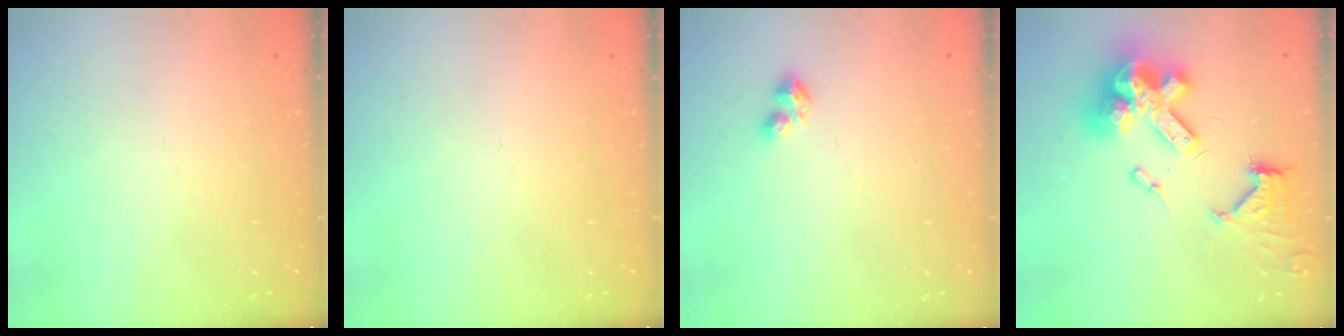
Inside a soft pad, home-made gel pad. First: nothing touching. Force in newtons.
{"total": 0.0}
{"total": 3.2, "press": 3.2, "slide": 0.5}
{"total": 20.4, "press": 20.3, "slide": 2.1}